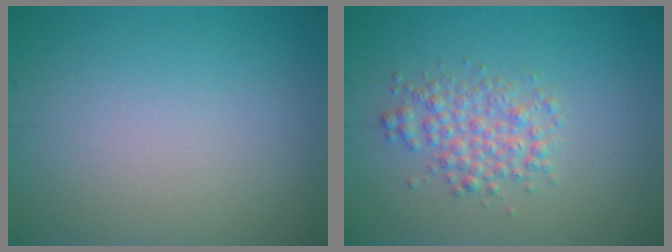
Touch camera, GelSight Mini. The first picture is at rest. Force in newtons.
{"total": 3.0, "press": 3.0, "slide": 0.1}